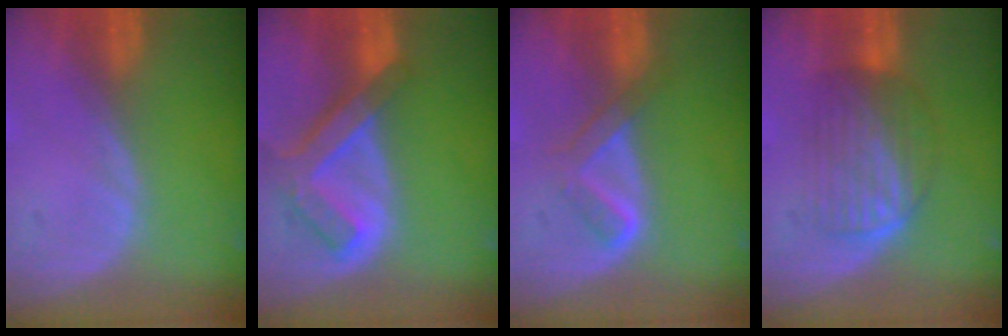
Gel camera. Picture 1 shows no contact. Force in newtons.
{"total": 7.5, "press": 6.4, "slide": 3.8}
{"total": 3.7, "press": 3.7, "slide": 0.6}
{"total": 6.2, "press": 6.1, "slide": 1.4}